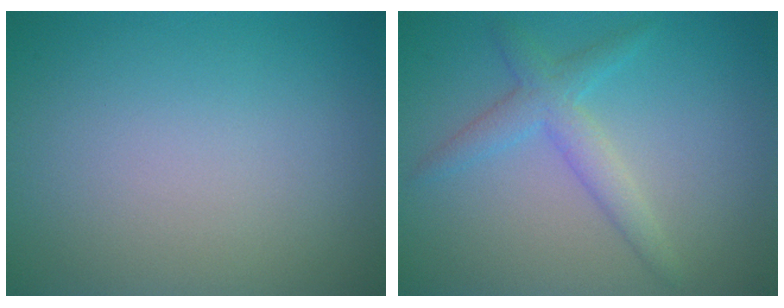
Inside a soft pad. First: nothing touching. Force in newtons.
{"total": 2.9, "press": 2.9, "slide": 0.1}